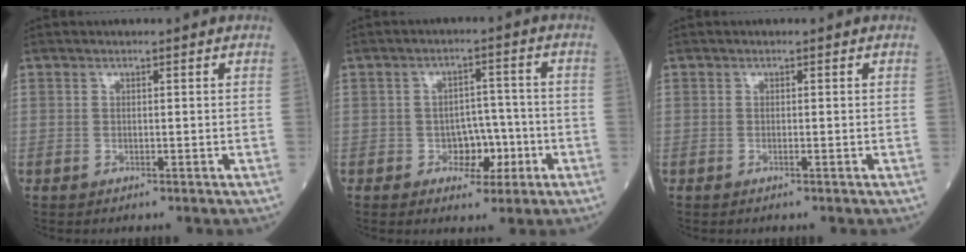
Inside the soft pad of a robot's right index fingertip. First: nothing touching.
{"total": 5.2, "force": [-2.1, 3.4, 3.3], "torque": [-0.042, 0.013, -0.030]}
{"total": 0.0}